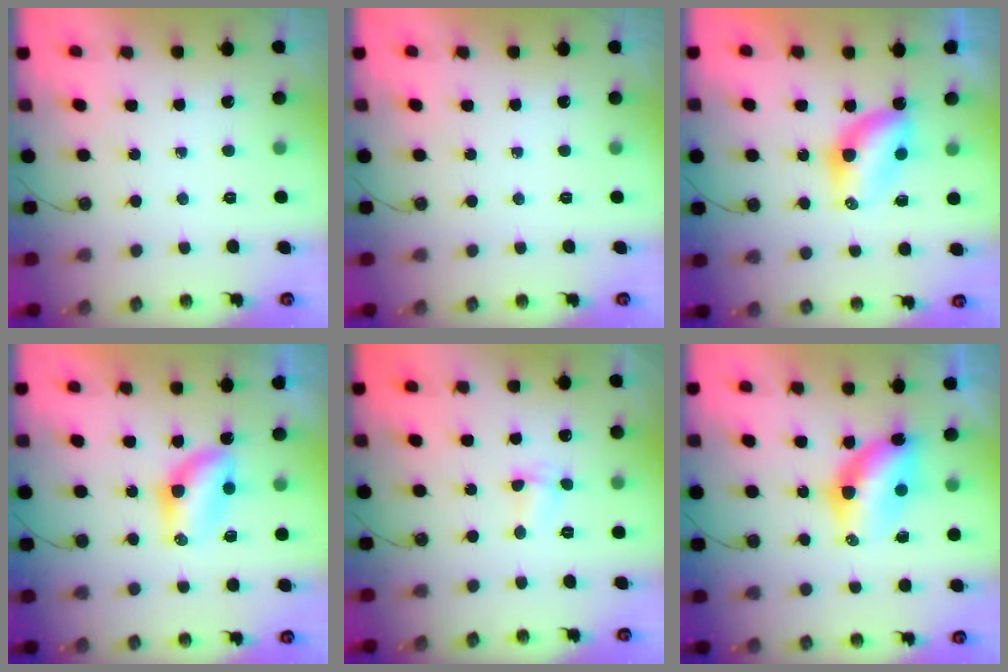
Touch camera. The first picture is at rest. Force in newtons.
{"total": 0.0}
{"total": 6.5, "press": 6.5, "slide": 0.1}
{"total": 8.2, "press": 7.3, "slide": 3.8}
{"total": 1.7, "press": 1.6, "slide": 0.6}
{"total": 8.6, "press": 8.5, "slide": 1.0}